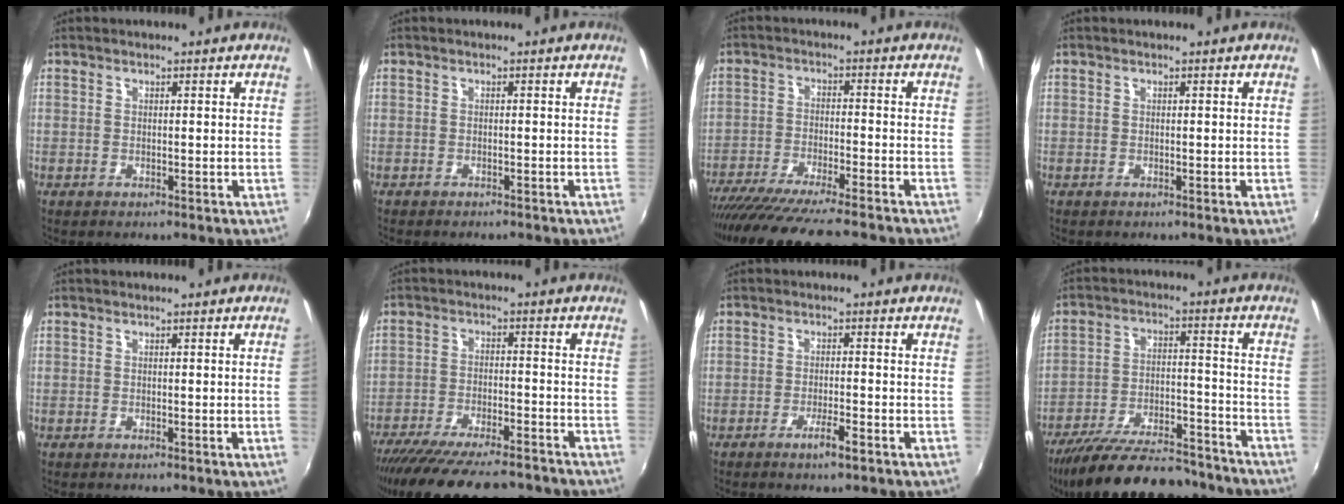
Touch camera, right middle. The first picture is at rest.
{"total": 2.1, "force": [-1.9, 0.5, 0.8], "torque": [-0.022, -0.011, -0.029]}
{"total": 16.4, "force": [-14.3, 0.6, 8.1], "torque": [-0.157, -0.045, -0.231]}
{"total": 0.0}
{"total": 0.8, "force": [0.0, -0.5, 0.6], "torque": [-0.004, -0.003, -0.001]}
{"total": 20.5, "force": [-17.4, 4.6, 9.8], "torque": [-0.189, -0.040, -0.258]}
{"total": 3.3, "force": [-2.1, 0.3, 2.5], "torque": [-0.054, -0.002, -0.037]}
{"total": 23.7, "force": [-20.3, 6.2, 10.5], "torque": [-0.196, -0.018, -0.292]}